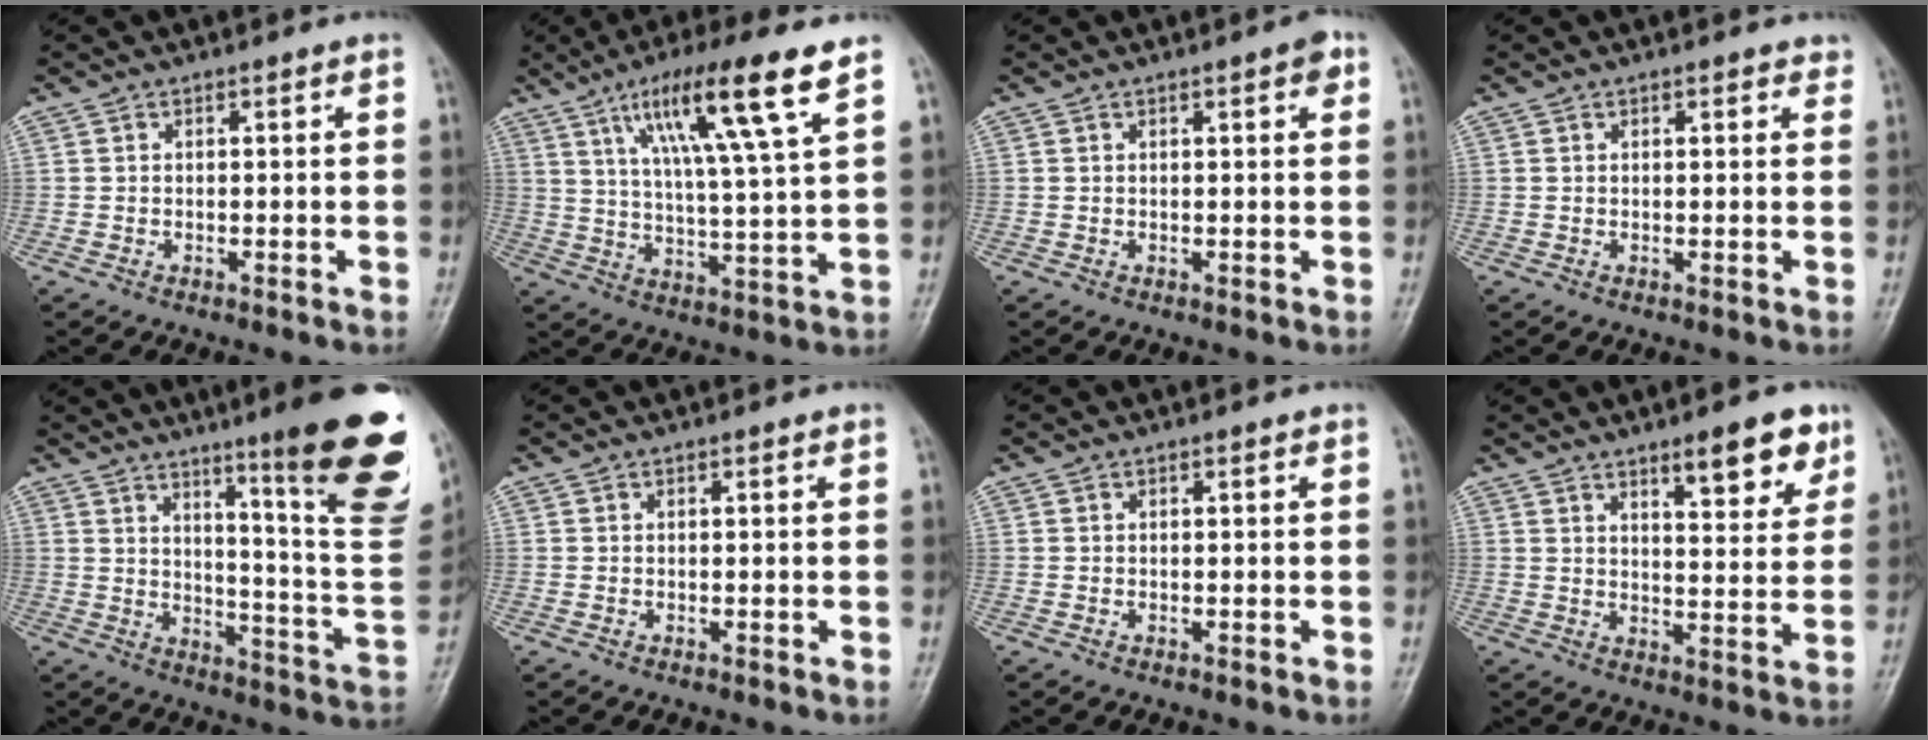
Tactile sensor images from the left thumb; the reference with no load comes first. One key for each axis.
{"total": 15.4, "fx": 8.2, "fy": 1.2, "fz": 13.0, "tx": -0.228, "ty": -0.026, "tz": 0.141}
{"total": 2.3, "fx": 1.1, "fy": 0.6, "fz": 1.9, "tx": -0.020, "ty": 0.000, "tz": 0.011}
{"total": 1.7, "fx": 1.2, "fy": 0.8, "fz": 1.0, "tx": -0.002, "ty": -0.003, "tz": 0.009}
{"total": 23.5, "fx": 13.3, "fy": 3.0, "fz": 19.1, "tx": -0.223, "ty": -0.077, "tz": 0.187}
{"total": 0.0}
{"total": 0.0}
{"total": 10.0, "fx": 6.3, "fy": 3.2, "fz": 7.1, "tx": -0.076, "ty": -0.036, "tz": 0.091}